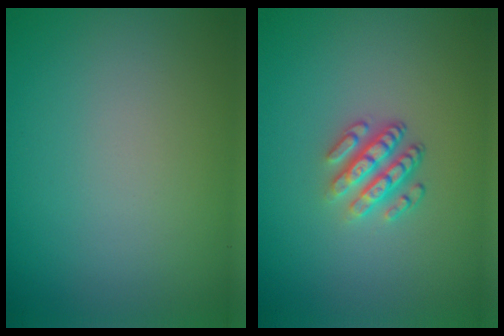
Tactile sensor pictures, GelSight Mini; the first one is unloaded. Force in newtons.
{"total": 3.4, "press": 2.5, "slide": 2.2}